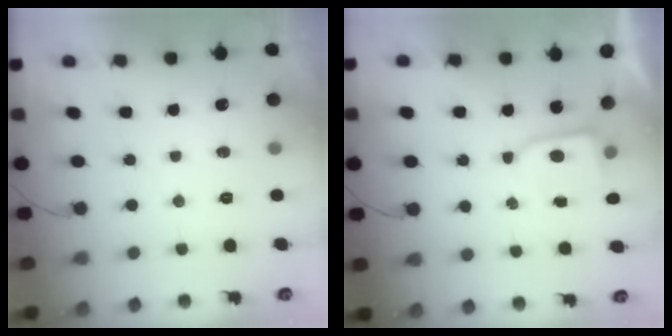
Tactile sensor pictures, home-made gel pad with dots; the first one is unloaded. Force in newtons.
{"total": 2.2, "press": 2.2, "slide": 0.3}